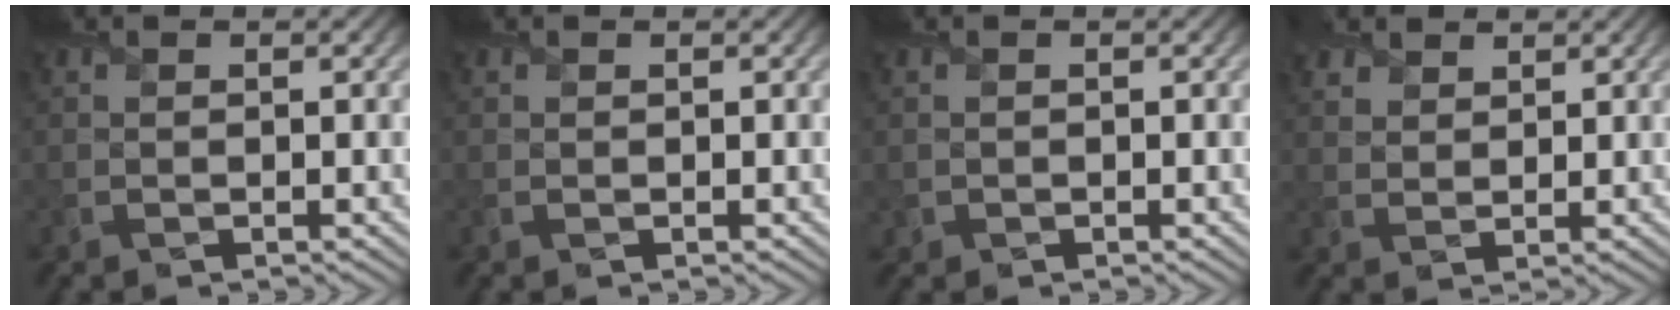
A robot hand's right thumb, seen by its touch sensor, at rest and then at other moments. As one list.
[{"total": 0.0}, {"total": 0.6, "force": [-0.2, 0.5, 0.0], "torque": [0.003, -0.003, -0.006]}, {"total": 2.9, "force": [2.1, 1.8, 0.9], "torque": [-0.031, 0.004, 0.044]}]